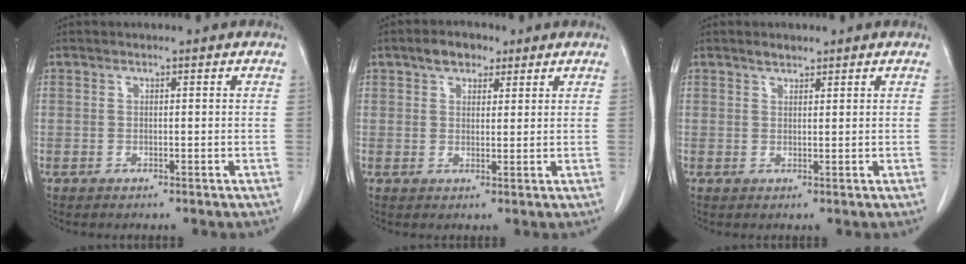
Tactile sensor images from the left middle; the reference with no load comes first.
{"total": 4.0, "force": [2.6, 2.4, 2.0], "torque": [-0.032, 0.013, 0.042]}
{"total": 1.4, "force": [1.2, 0.5, 0.5], "torque": [-0.011, 0.003, 0.022]}